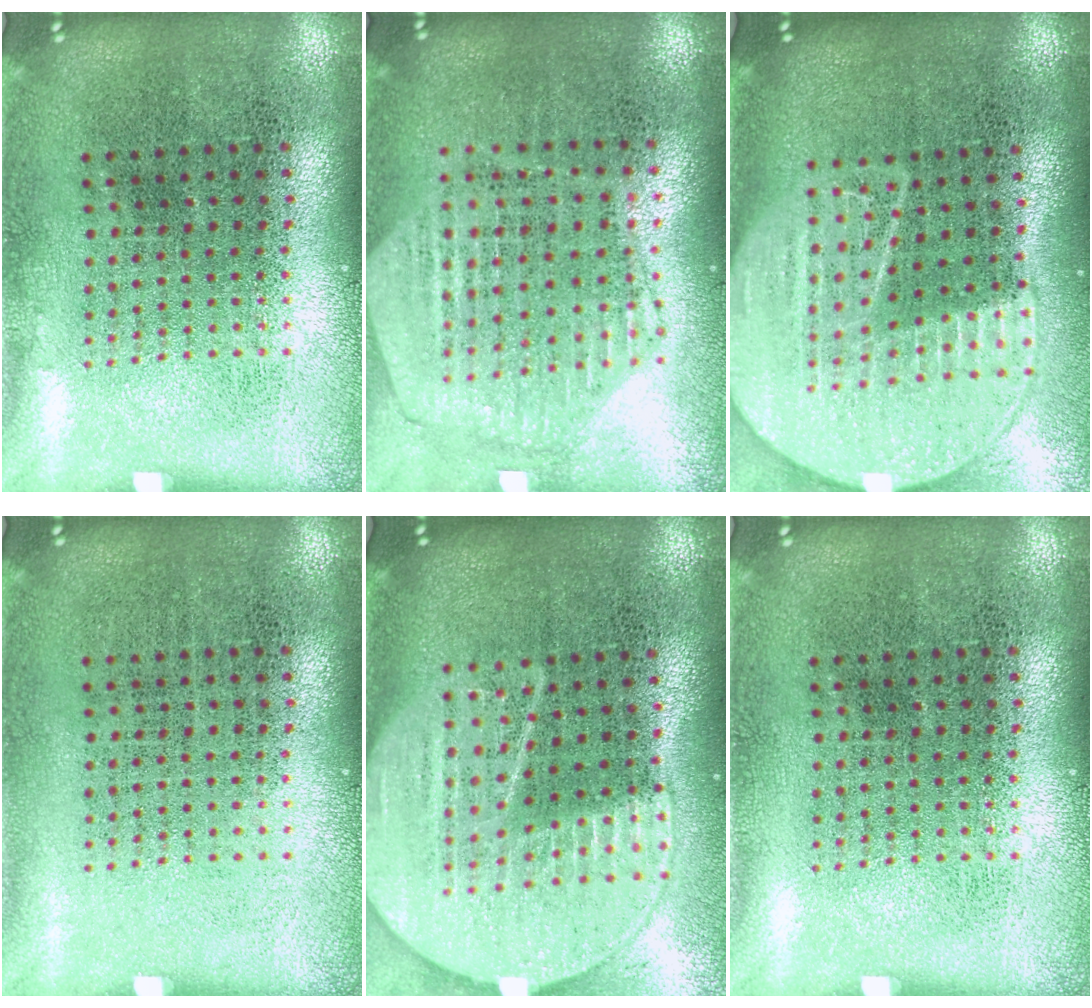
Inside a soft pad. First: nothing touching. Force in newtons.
{"total": 1.2, "press": 1.2, "slide": 0.2}
{"total": 2.1, "press": 1.9, "slide": 1.0}
{"total": 0.0}
{"total": 2.0, "press": 1.7, "slide": 1.0}
{"total": 0.0}